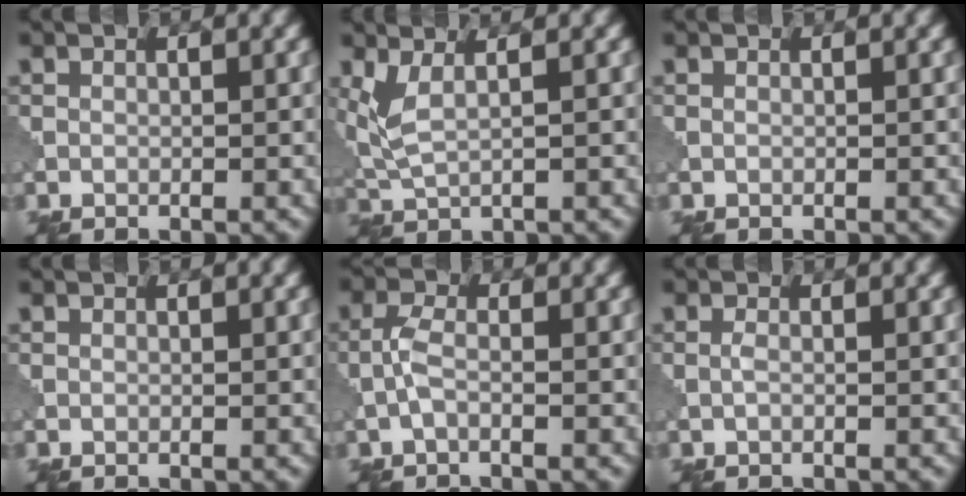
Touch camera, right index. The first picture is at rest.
{"total": 3.3, "force": [1.2, 1.2, 2.9], "torque": [-0.078, -0.002, 0.028]}
{"total": 0.0}
{"total": 0.0}
{"total": 2.1, "force": [-0.7, 0.7, 1.8], "torque": [-0.045, 0.004, -0.020]}
{"total": 0.7, "force": [-0.2, 0.1, 0.6], "torque": [-0.016, -0.001, -0.006]}